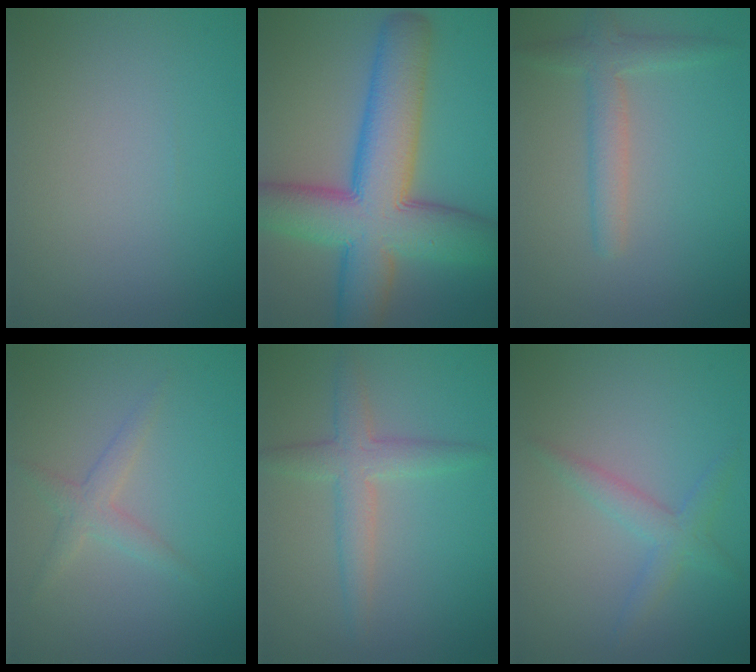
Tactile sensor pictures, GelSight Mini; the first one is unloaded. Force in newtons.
{"total": 12.2, "press": 12.2, "slide": 0.4}
{"total": 2.8, "press": 2.8, "slide": 0.1}
{"total": 1.9, "press": 1.9, "slide": 0.1}
{"total": 3.3, "press": 3.3, "slide": 0.1}
{"total": 2.2, "press": 2.2, "slide": 0.1}